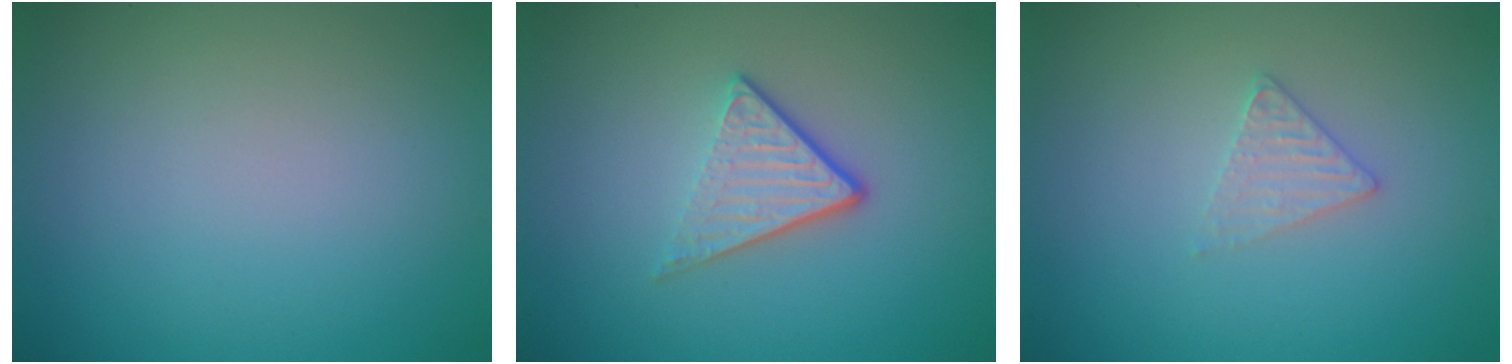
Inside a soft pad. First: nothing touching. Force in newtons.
{"total": 3.5, "press": 2.5, "slide": 2.5}
{"total": 1.6, "press": 1.6, "slide": 0.2}